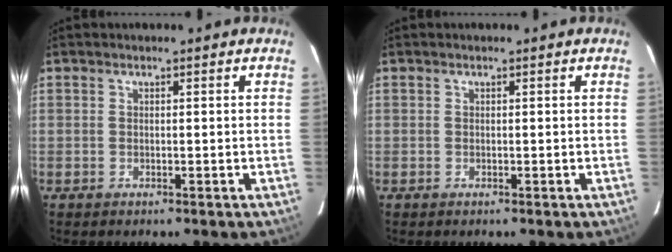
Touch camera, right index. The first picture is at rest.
{"total": 0.0}